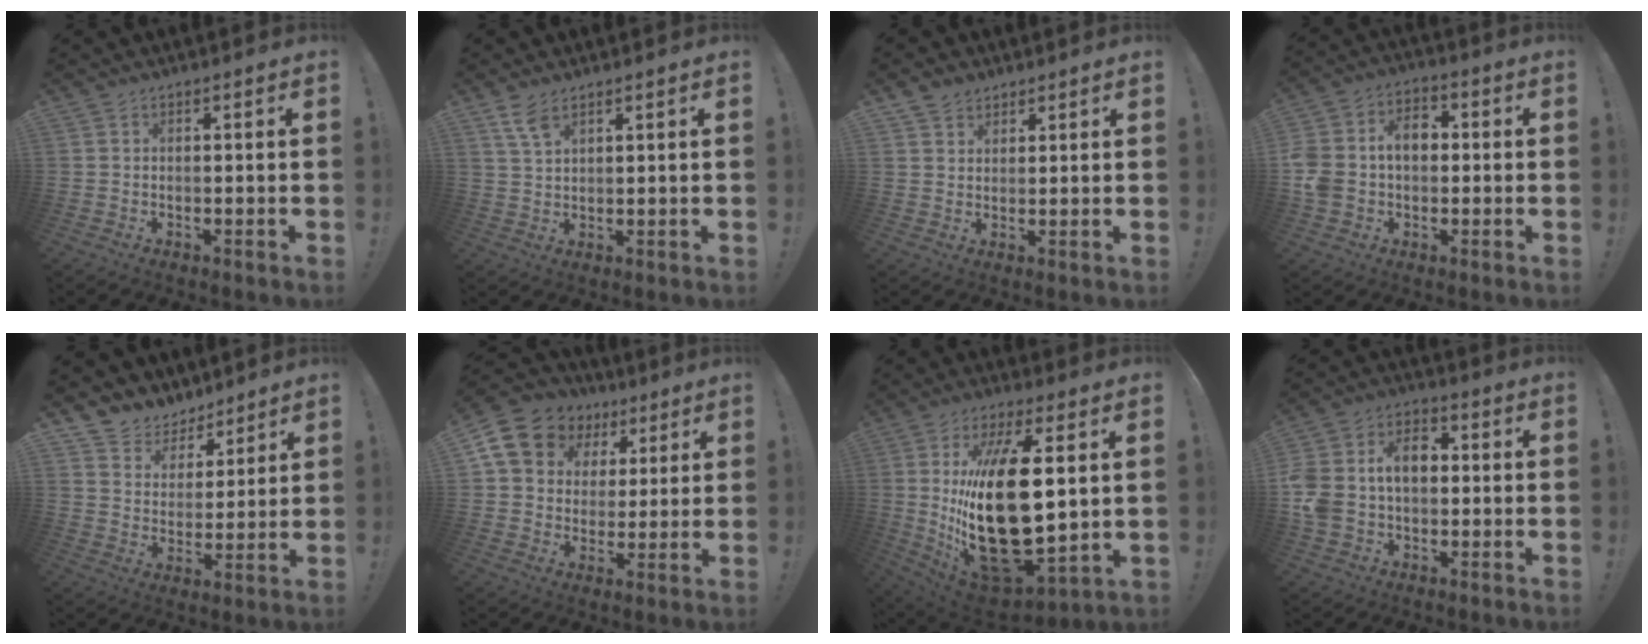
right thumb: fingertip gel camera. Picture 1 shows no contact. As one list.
[{"total": 5.3, "force": [3.7, 2.0, 3.3], "torque": [-0.055, -0.018, 0.066]}, {"total": 4.0, "force": [3.1, 2.4, 0.6], "torque": [-0.006, -0.017, 0.057]}, {"total": 12.4, "force": [0.8, 9.8, 7.6], "torque": [-0.144, 0.015, 0.019]}, {"total": 7.5, "force": [5.5, 5.1, 0.1], "torque": [-0.012, -0.050, 0.112]}, {"total": 14.1, "force": [6.2, 11.2, 5.8], "torque": [-0.095, -0.024, 0.128]}, {"total": 29.4, "force": [4.0, 12.9, 26.1], "torque": [-0.512, -0.047, 0.081]}, {"total": 14.3, "force": [1.0, 10.8, 9.3], "torque": [-0.171, 0.017, 0.026]}]